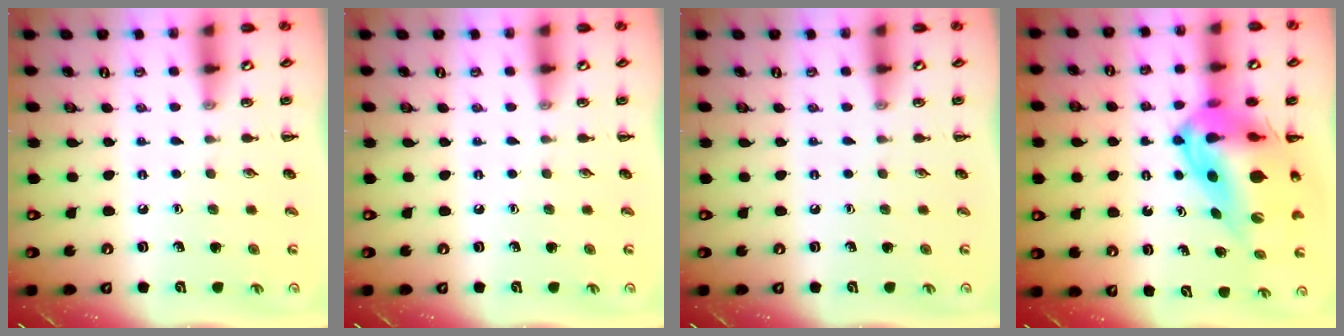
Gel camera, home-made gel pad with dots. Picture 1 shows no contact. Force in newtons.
{"total": 0.0}
{"total": 0.0}
{"total": 19.0, "press": 18.1, "slide": 6.0}